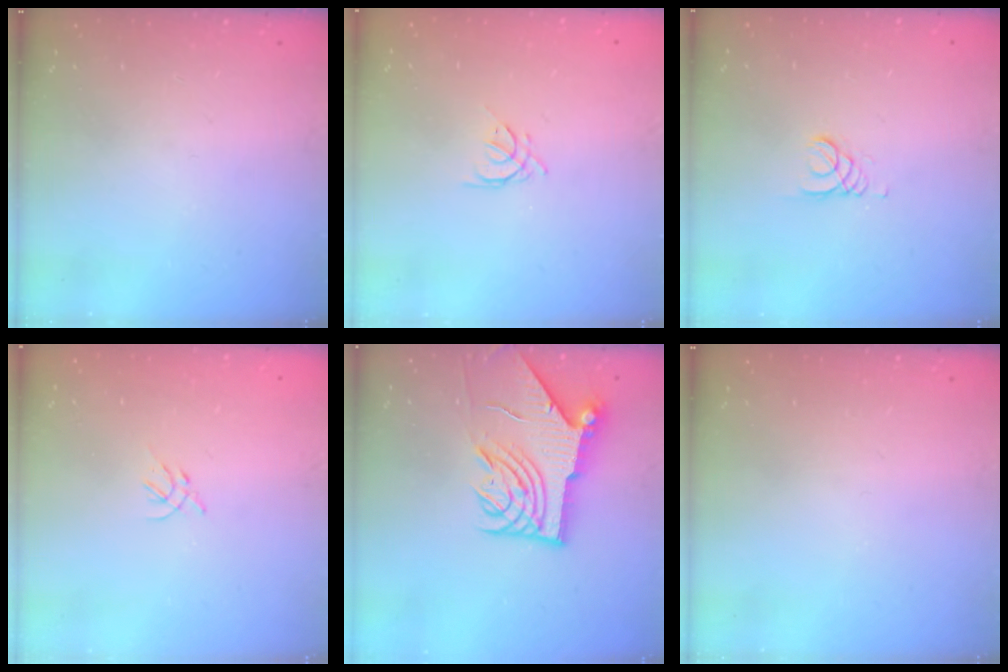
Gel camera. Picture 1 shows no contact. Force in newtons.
{"total": 2.5, "press": 2.4, "slide": 0.5}
{"total": 0.7, "press": 0.7, "slide": 0.1}
{"total": 2.3, "press": 2.2, "slide": 0.6}
{"total": 10.2, "press": 10.1, "slide": 1.1}
{"total": 0.0}